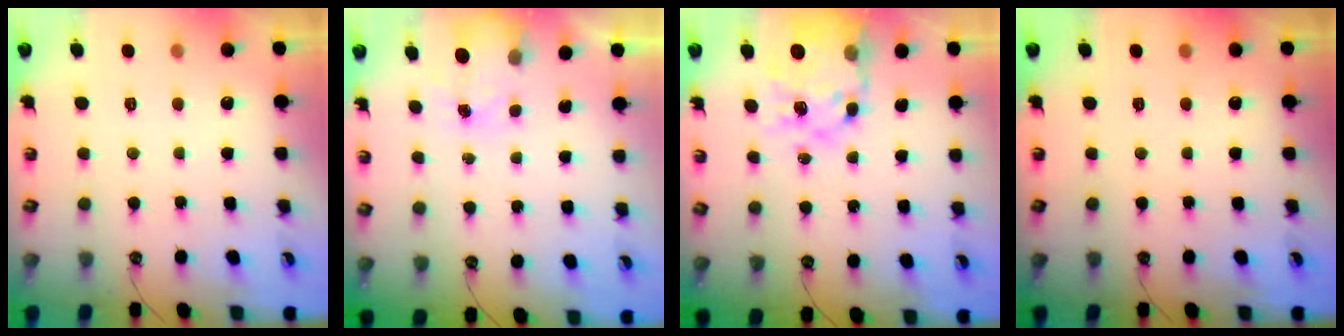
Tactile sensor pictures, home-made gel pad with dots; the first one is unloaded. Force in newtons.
{"total": 2.6, "press": 2.6, "slide": 0.4}
{"total": 17.0, "press": 16.9, "slide": 1.7}
{"total": 0.0}